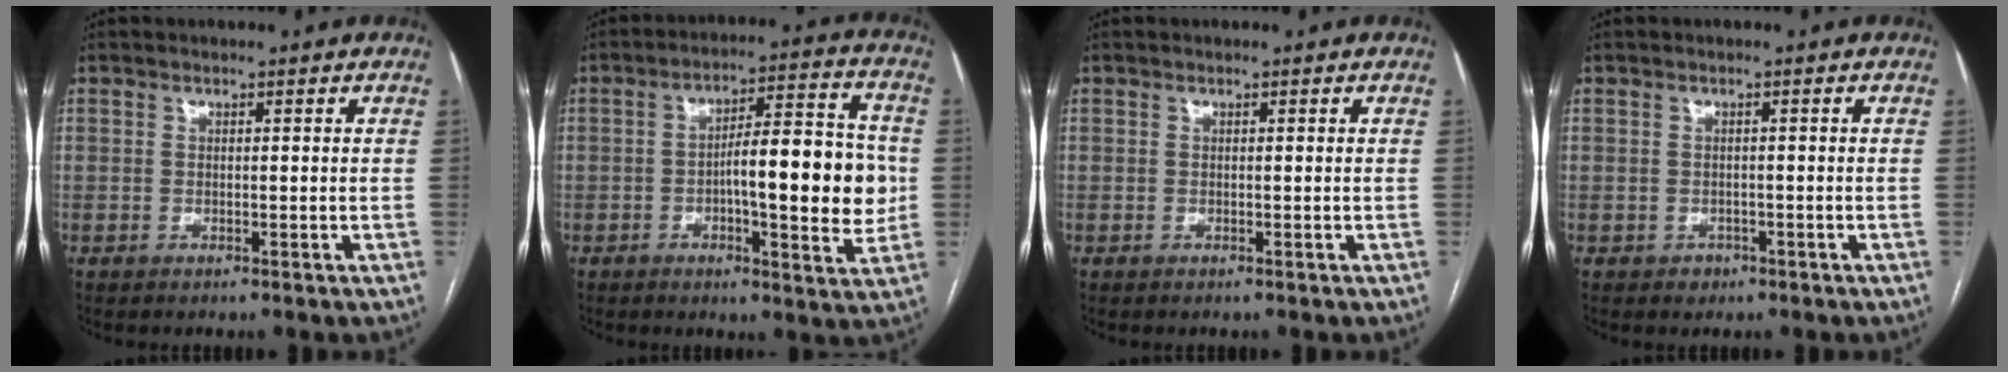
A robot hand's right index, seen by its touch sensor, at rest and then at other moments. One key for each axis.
{"total": 14.2, "fx": -1.1, "fy": 3.4, "fz": 13.7, "tx": -0.195, "ty": 0.025, "tz": -0.013}
{"total": 0.0}
{"total": 1.6, "fx": -0.9, "fy": 1.3, "fz": 0.2, "tx": -0.001, "ty": 0.005, "tz": -0.011}